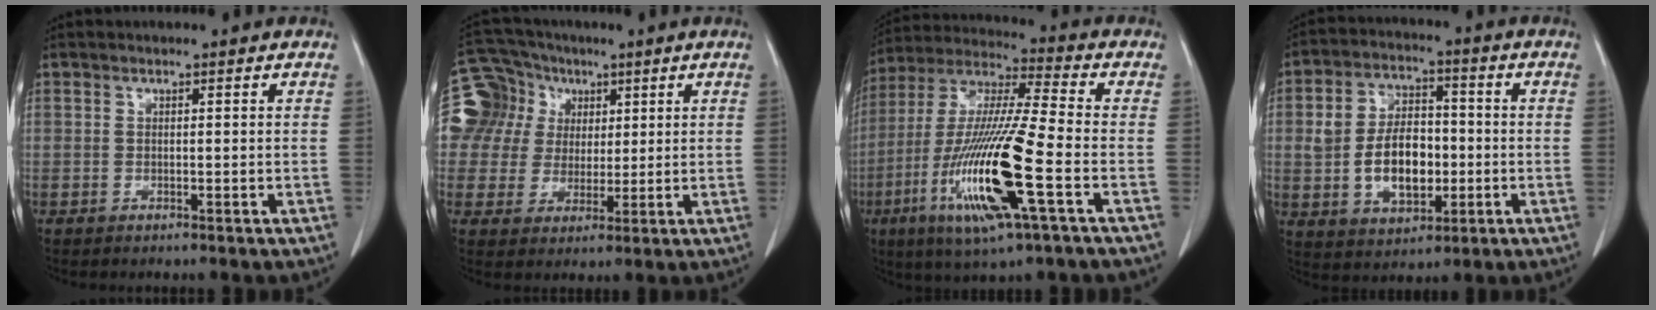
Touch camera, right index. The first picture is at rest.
{"total": 13.3, "force": [3.5, 12.6, 2.3], "torque": [-0.072, 0.061, 0.070]}
{"total": 19.0, "force": [-6.1, 1.0, 17.9], "torque": [-0.379, -0.025, -0.115]}
{"total": 10.9, "force": [-1.3, 6.5, 8.7], "torque": [-0.167, 0.017, -0.014]}